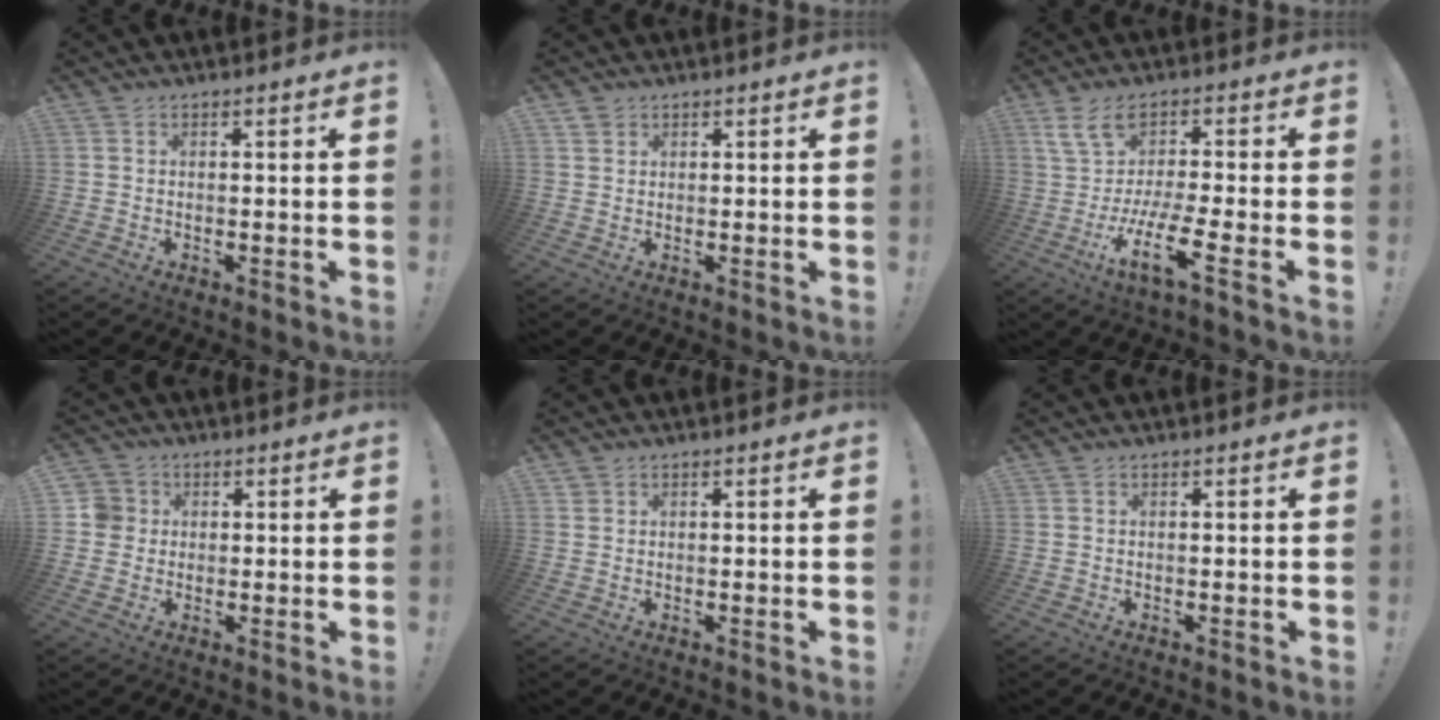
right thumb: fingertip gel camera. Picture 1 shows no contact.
{"total": 1.7, "force": [1.3, 1.1, 0.2], "torque": [0.000, -0.007, 0.024]}
{"total": 13.3, "force": [-1.8, 3.0, 12.8], "torque": [-0.259, -0.008, -0.034]}
{"total": 5.1, "force": [0.5, 4.9, 1.2], "torque": [-0.030, 0.010, 0.011]}
{"total": 1.0, "force": [0.8, 0.5, 0.3], "torque": [-0.010, 0.002, 0.016]}
{"total": 0.0}